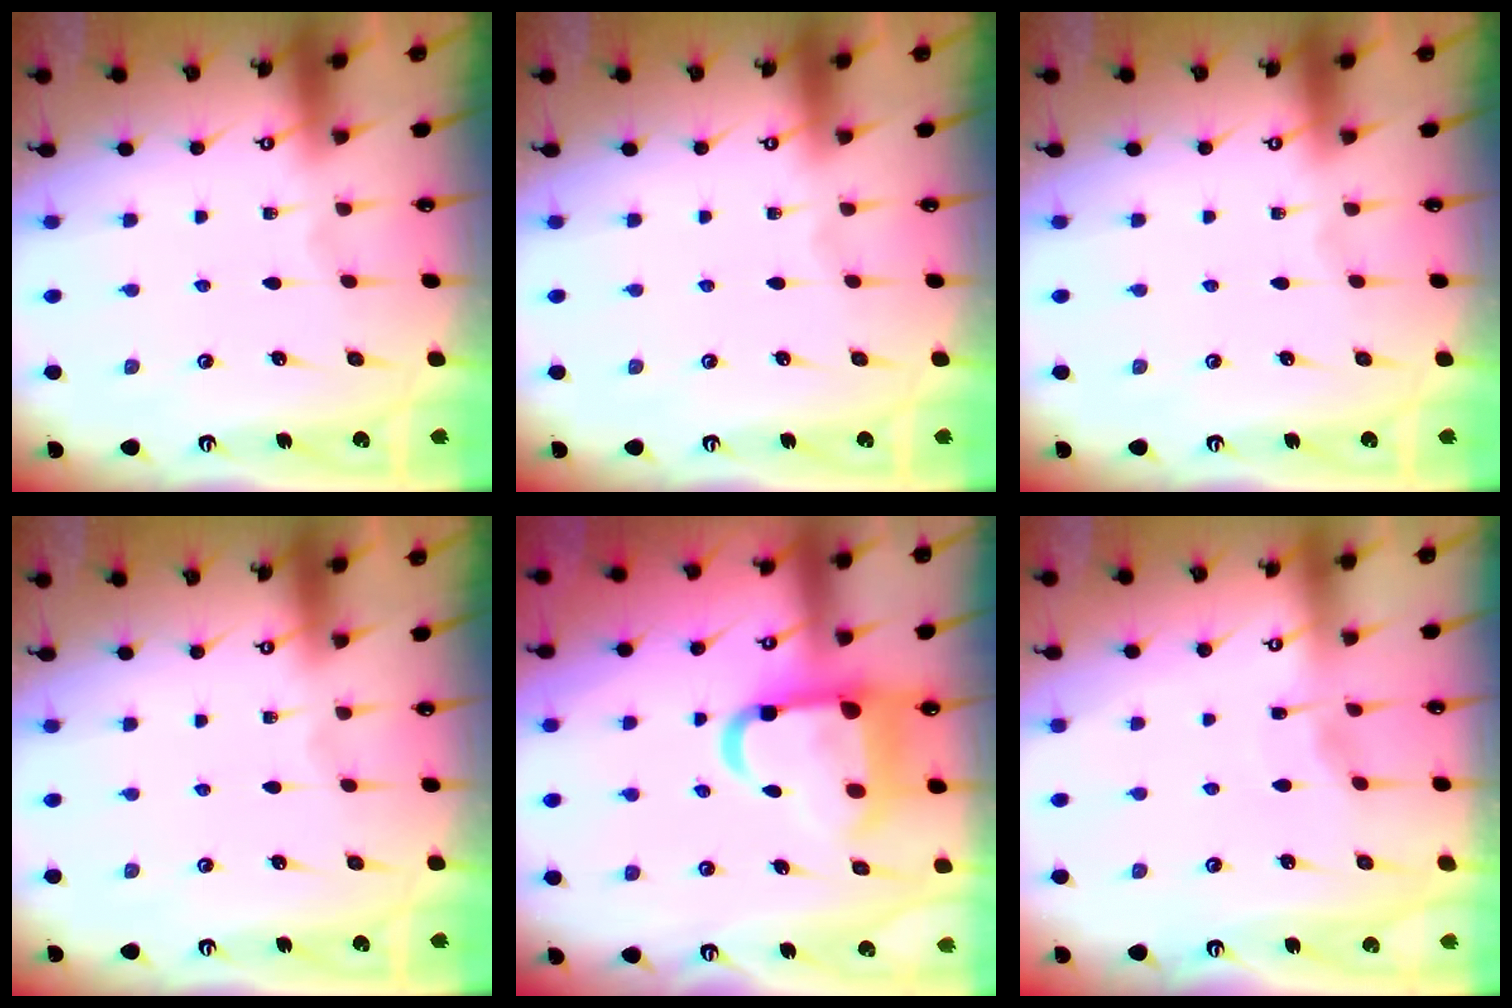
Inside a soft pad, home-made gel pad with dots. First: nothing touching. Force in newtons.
{"total": 0.0}
{"total": 0.0}
{"total": 0.0}
{"total": 14.9, "press": 14.8, "slide": 2.0}
{"total": 3.0, "press": 3.0, "slide": 0.4}